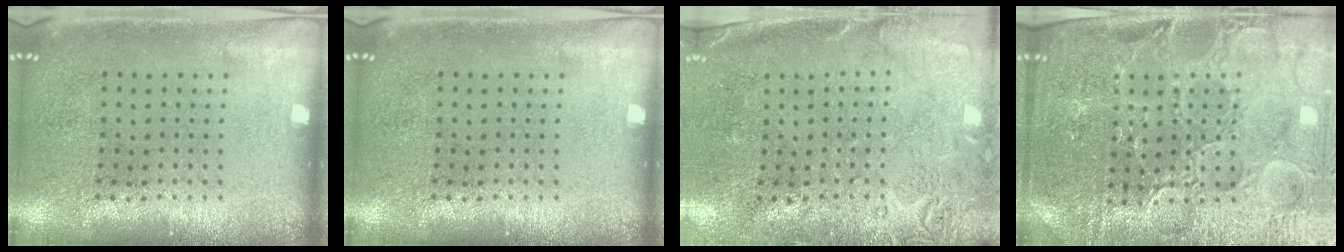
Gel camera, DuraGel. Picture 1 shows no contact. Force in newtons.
{"total": 0.0}
{"total": 2.7, "press": 2.2, "slide": 1.6}
{"total": 4.6, "press": 4.3, "slide": 1.6}